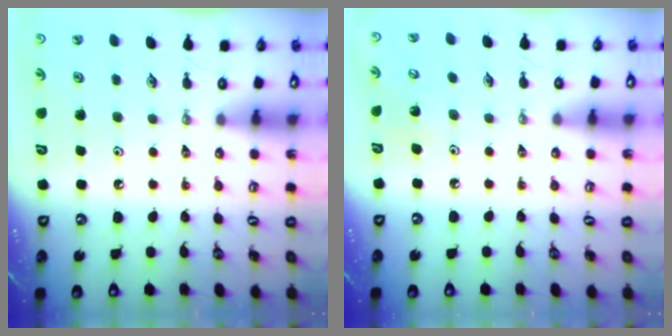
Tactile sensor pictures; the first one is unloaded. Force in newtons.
{"total": 4.4, "press": 4.3, "slide": 0.8}